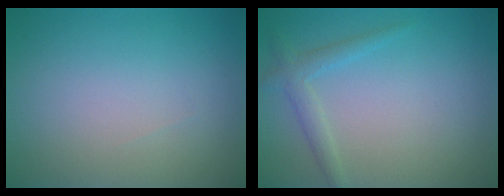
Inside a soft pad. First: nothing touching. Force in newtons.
{"total": 1.8, "press": 1.8, "slide": 0.1}